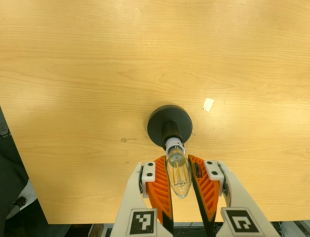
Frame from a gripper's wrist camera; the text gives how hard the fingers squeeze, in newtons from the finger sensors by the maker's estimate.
{"total": 13.5, "left": 13.5, "right": 13.6}